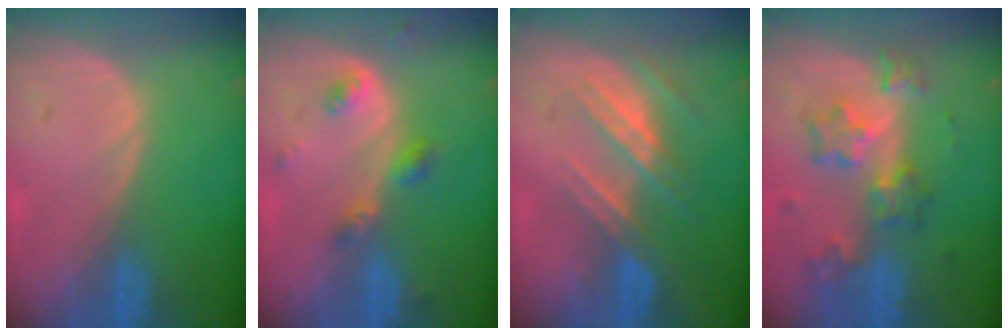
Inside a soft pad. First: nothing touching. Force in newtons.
{"total": 4.5, "press": 4.1, "slide": 1.9}
{"total": 7.4, "press": 6.5, "slide": 3.5}
{"total": 8.4, "press": 7.3, "slide": 4.1}